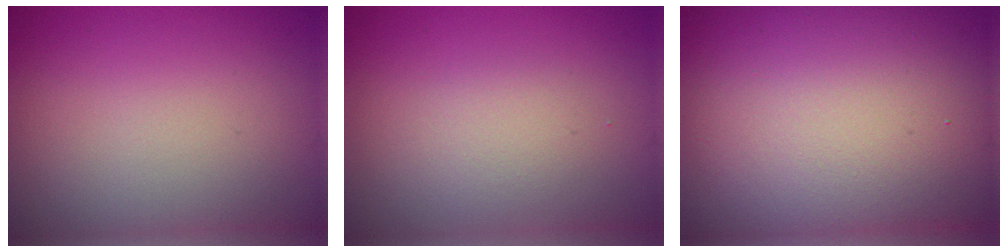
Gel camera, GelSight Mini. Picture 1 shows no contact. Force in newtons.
{"total": 1.7, "press": 1.7, "slide": 0.1}
{"total": 23.2, "press": 23.2, "slide": 1.1}